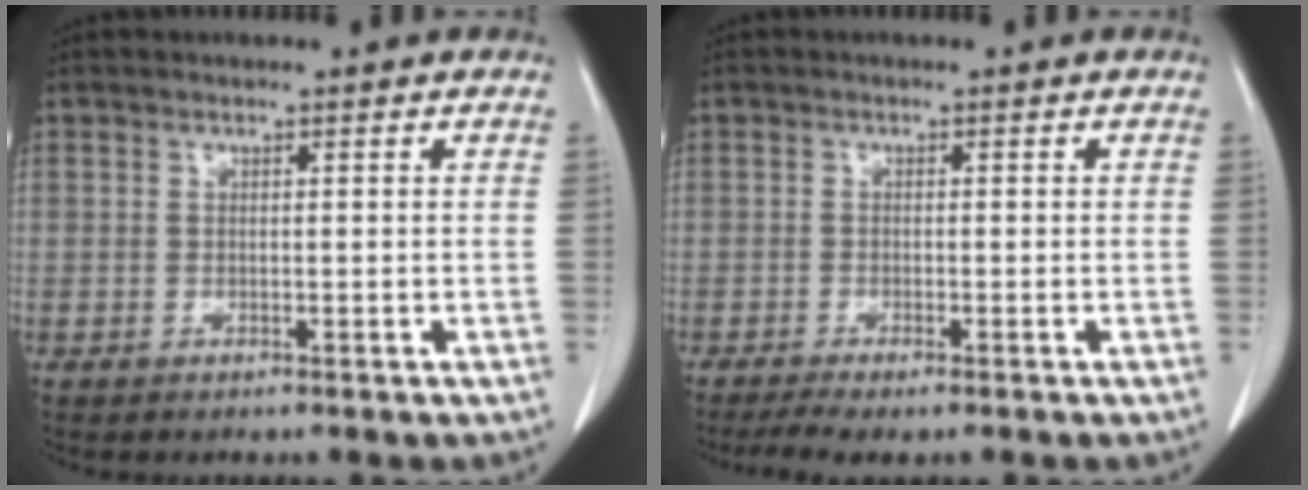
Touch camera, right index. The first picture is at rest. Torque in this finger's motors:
{"motor_torque": [0.29, -0.32, 0.14, 0.04]}